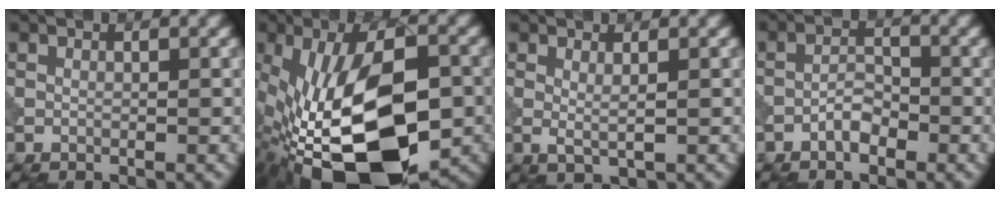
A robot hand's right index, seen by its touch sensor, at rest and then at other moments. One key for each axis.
{"total": 19.3, "fx": -6.0, "fy": 9.4, "fz": 15.7, "tx": -0.280, "ty": -0.009, "tz": -0.090}
{"total": 1.3, "fx": 0.4, "fy": 0.2, "fz": 1.3, "tx": -0.026, "ty": -0.004, "tz": 0.009}
{"total": 2.1, "fx": -1.3, "fy": 0.9, "fz": 1.3, "tx": -0.020, "ty": 0.009, "tz": -0.027}